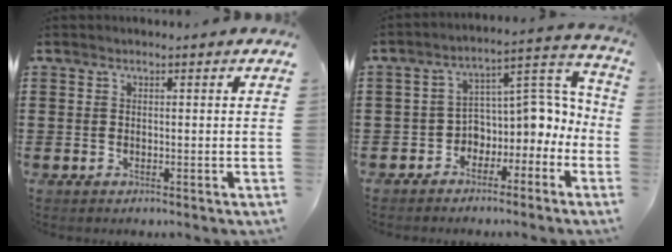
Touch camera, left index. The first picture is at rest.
{"total": 4.1, "force": [-1.8, 3.4, 1.3], "torque": [-0.040, -0.020, -0.042]}